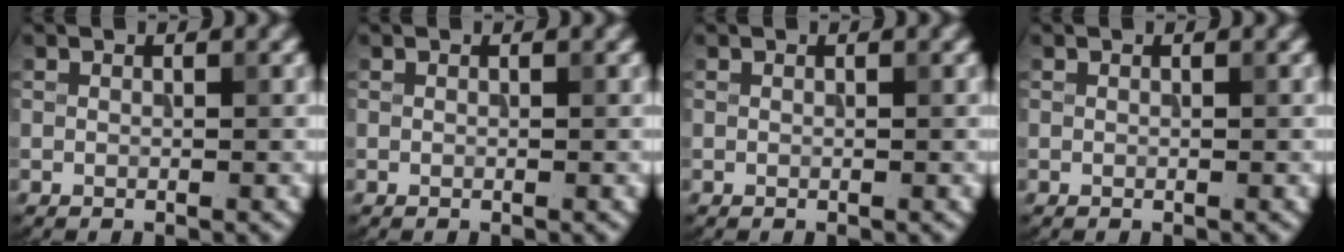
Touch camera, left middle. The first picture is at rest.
{"total": 0.0}
{"total": 0.0}
{"total": 0.0}